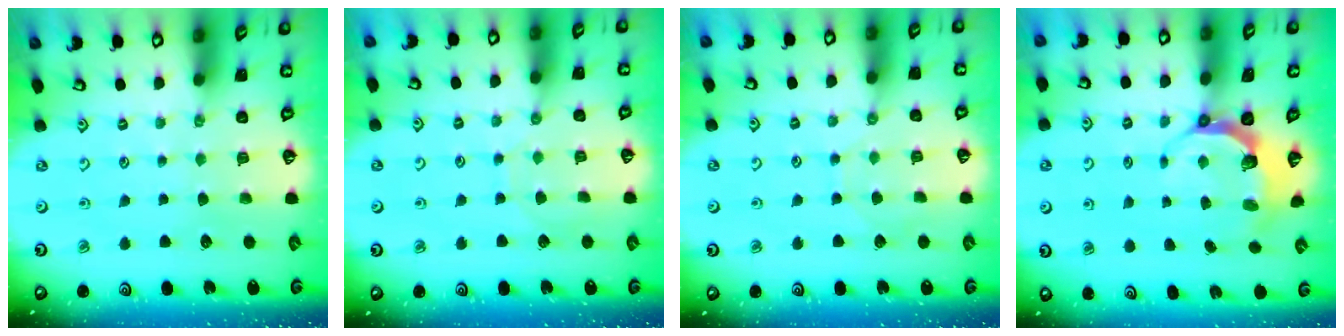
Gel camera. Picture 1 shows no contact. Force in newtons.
{"total": 5.3, "press": 5.3, "slide": 0.6}
{"total": 3.0, "press": 2.9, "slide": 0.4}
{"total": 6.6, "press": 5.3, "slide": 3.9}